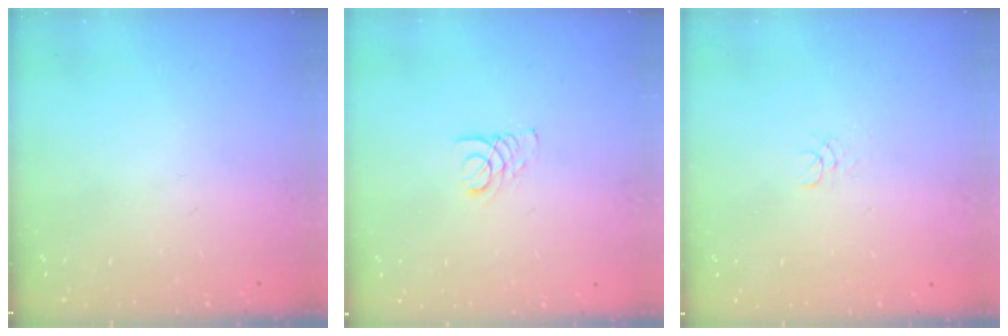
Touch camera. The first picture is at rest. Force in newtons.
{"total": 1.9, "press": 1.9, "slide": 0.2}
{"total": 3.0, "press": 3.0, "slide": 0.2}